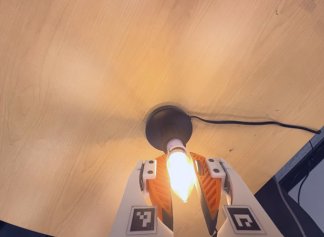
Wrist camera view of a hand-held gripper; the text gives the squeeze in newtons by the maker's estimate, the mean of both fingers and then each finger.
{"total": 14.7, "left": 13.2, "right": 16.3}